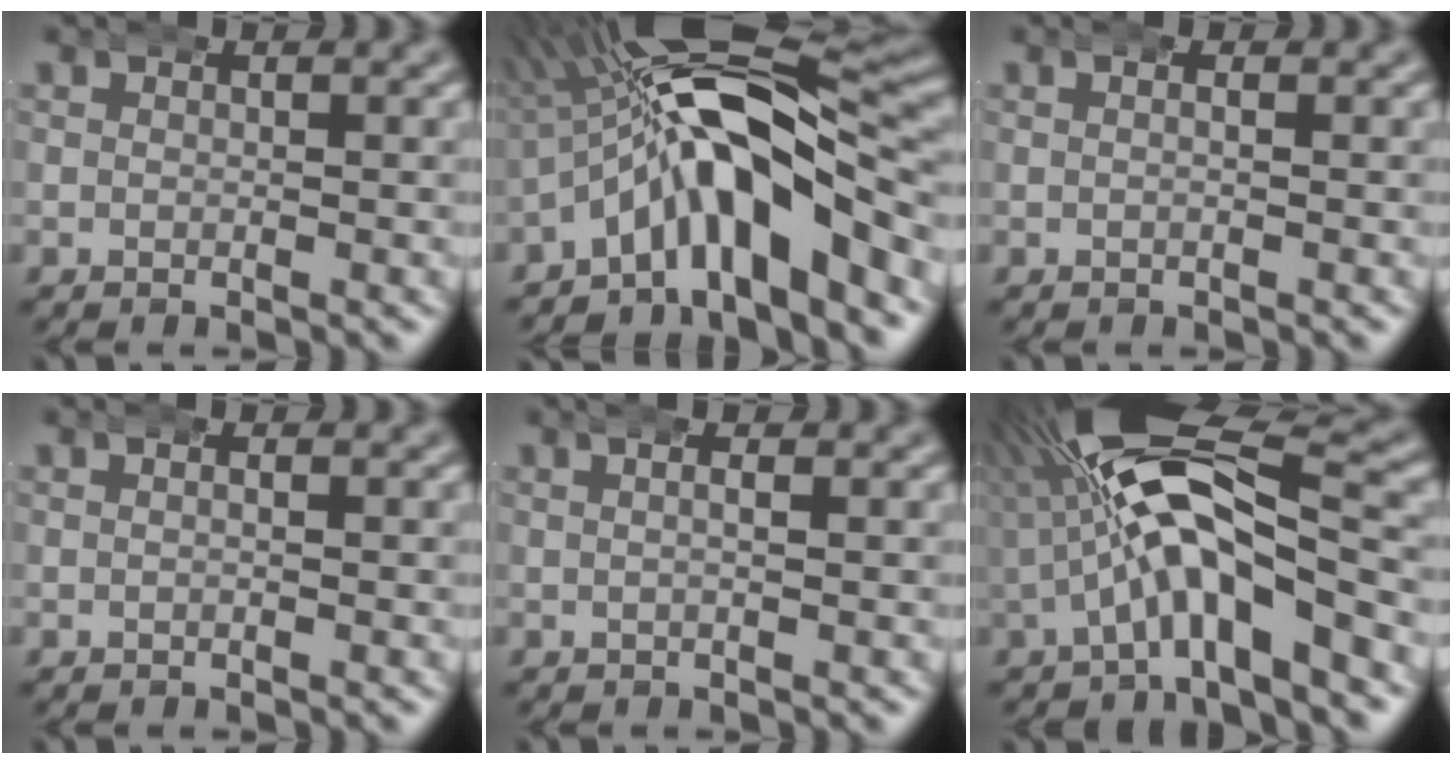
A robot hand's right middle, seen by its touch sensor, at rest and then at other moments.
{"total": 11.6, "force": [-1.1, 5.8, 10.0], "torque": [-0.177, 0.001, -0.023]}
{"total": 0.9, "force": [0.2, 0.1, 0.9], "torque": [-0.009, 0.008, -0.003]}
{"total": 0.6, "force": [0.1, 0.1, 0.6], "torque": [-0.005, 0.006, -0.003]}
{"total": 2.1, "force": [0.8, 0.7, 1.8], "torque": [-0.013, 0.020, 0.000]}
{"total": 10.9, "force": [1.7, 4.5, 9.8], "torque": [-0.173, 0.009, 0.020]}